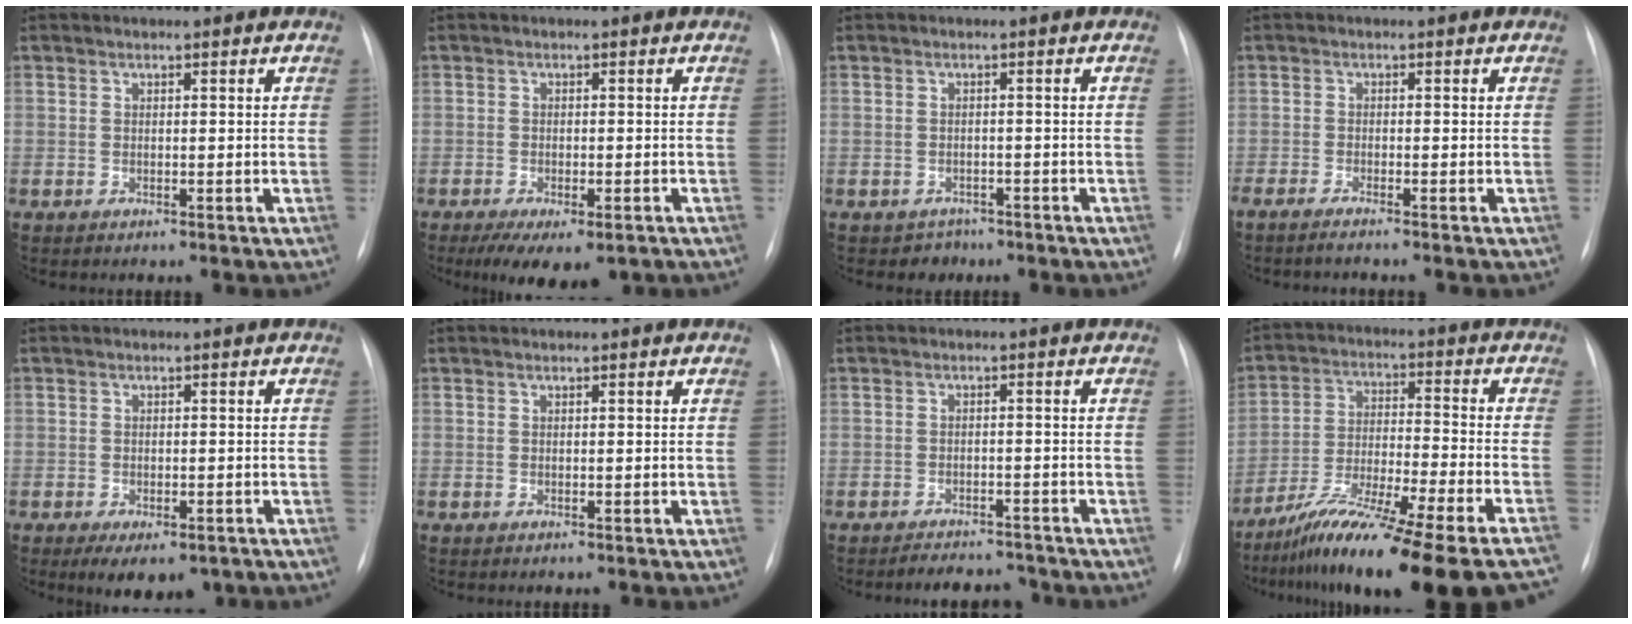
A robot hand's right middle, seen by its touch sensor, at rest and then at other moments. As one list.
[{"total": 8.0, "force": [-5.1, 3.4, 5.1], "torque": [-0.071, -0.010, -0.075]}, {"total": 2.4, "force": [-1.6, 1.7, -0.4], "torque": [0.003, 0.008, -0.023]}, {"total": 2.6, "force": [-2.2, -0.3, 1.4], "torque": [-0.013, 0.000, -0.030]}, {"total": 6.2, "force": [-4.0, 3.0, 3.6], "torque": [-0.042, -0.004, -0.052]}, {"total": 0.0}, {"total": 5.3, "force": [-5.0, 1.6, 0.7], "torque": [-0.005, 0.000, -0.070]}, {"total": 24.1, "force": [-19.7, -0.1, 13.9], "torque": [-0.174, -0.039, -0.312]}]